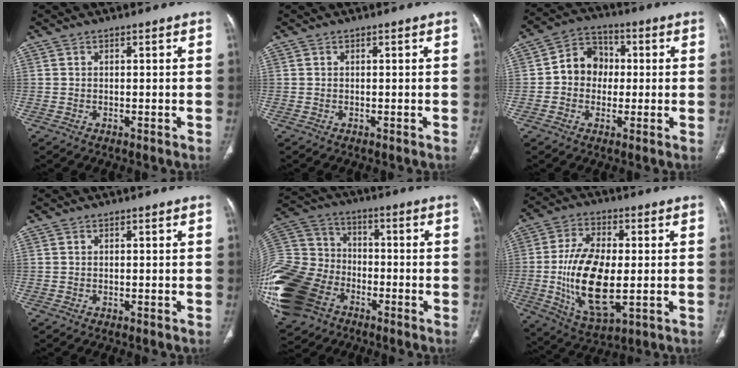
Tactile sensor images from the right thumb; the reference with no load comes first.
{"total": 0.0}
{"total": 8.7, "force": [0.1, 7.5, 4.4], "torque": [-0.041, 0.023, -0.013]}
{"total": 0.0}
{"total": 27.5, "force": [-11.5, 19.9, 15.1], "torque": [-0.411, 0.036, -0.211]}
{"total": 16.9, "force": [-1.6, 8.4, 14.5], "torque": [-0.271, -0.010, -0.020]}